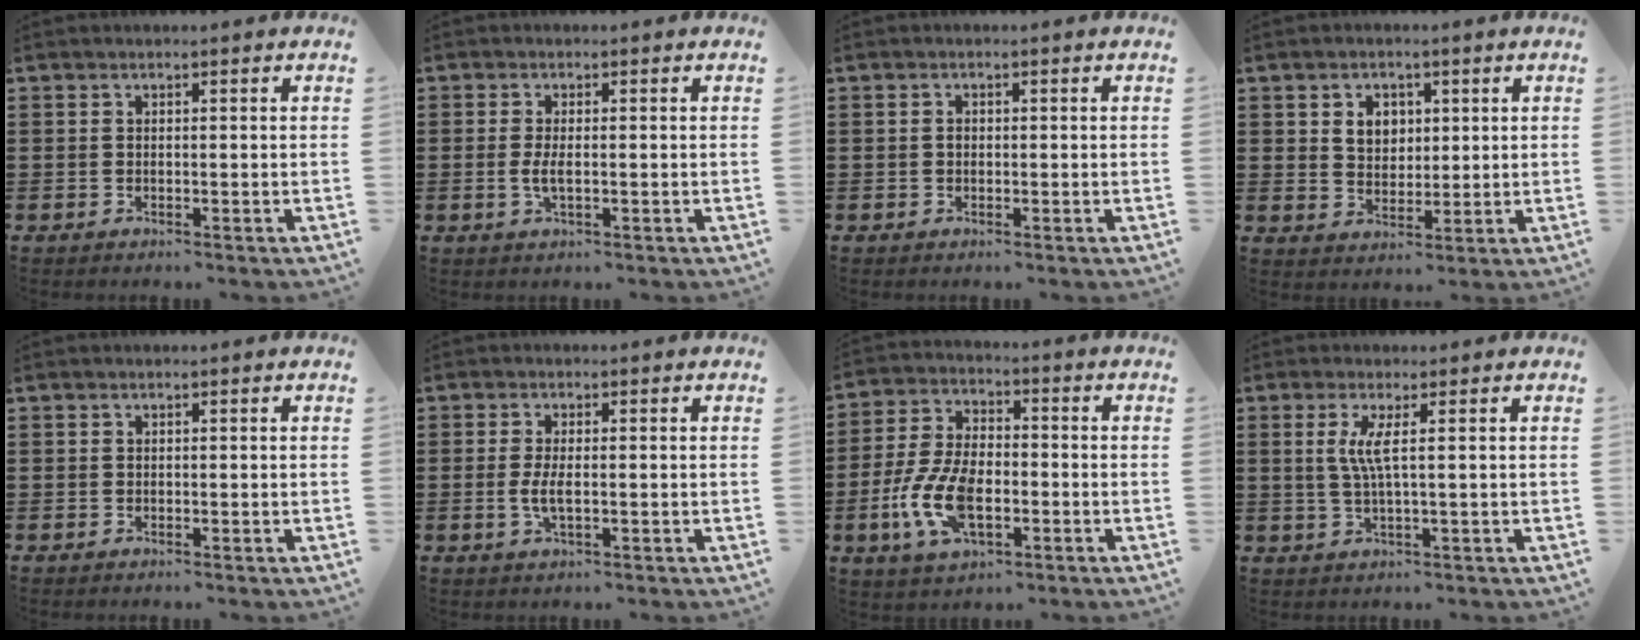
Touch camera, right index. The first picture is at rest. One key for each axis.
{"total": 2.5, "fx": -0.4, "fy": 0.5, "fz": 2.4, "tx": -0.058, "ty": -0.008, "tz": -0.011}
{"total": 0.8, "fx": -0.1, "fy": 0.6, "fz": 0.5, "tx": -0.012, "ty": 0.002, "tz": -0.002}
{"total": 4.1, "fx": 1.3, "fy": 3.3, "fz": 2.0, "tx": -0.051, "ty": 0.013, "tz": 0.022}
{"total": 0.0}
{"total": 3.2, "fx": -0.5, "fy": 0.8, "fz": 3.1, "tx": -0.069, "ty": -0.006, "tz": -0.013}
{"total": 10.3, "fx": -3.0, "fy": 5.2, "fz": 8.3, "tx": -0.201, "ty": -0.008, "tz": -0.059}
{"total": 3.9, "fx": 0.7, "fy": -0.2, "fz": 3.9, "tx": -0.084, "ty": -0.008, "tz": 0.006}